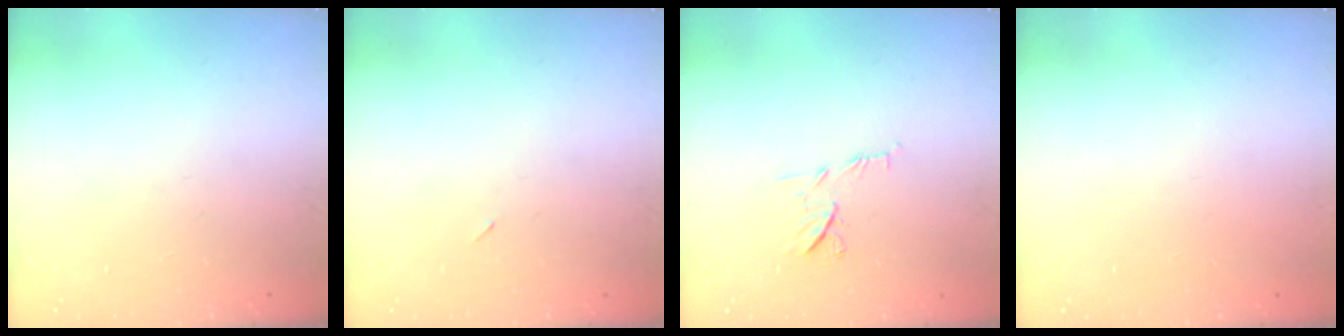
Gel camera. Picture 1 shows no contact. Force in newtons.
{"total": 2.3, "press": 1.9, "slide": 1.2}
{"total": 6.2, "press": 6.2, "slide": 0.7}
{"total": 1.5, "press": 1.5, "slide": 0.1}